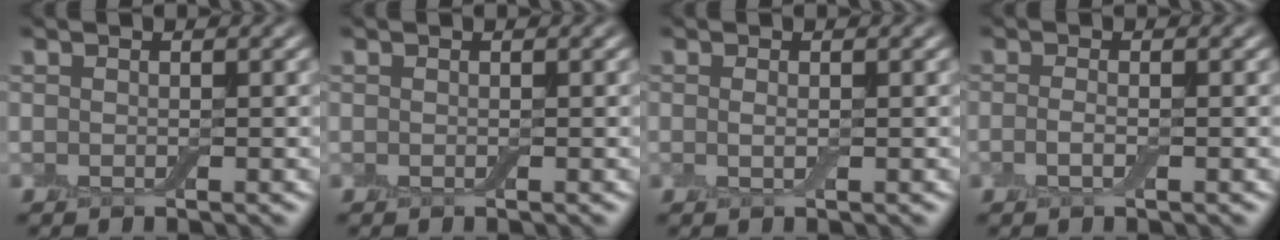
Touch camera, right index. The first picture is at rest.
{"total": 0.0}
{"total": 0.5, "force": [0.1, 0.2, 0.5], "torque": [-0.014, -0.001, 0.001]}
{"total": 0.9, "force": [-0.3, 0.2, 0.8], "torque": [-0.021, 0.000, -0.010]}